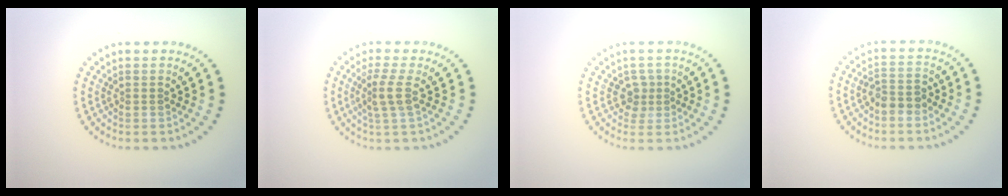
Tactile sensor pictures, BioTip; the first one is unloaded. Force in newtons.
{"total": 2.4, "press": 1.7, "slide": 1.6}
{"total": 1.8, "press": 1.4, "slide": 1.2}
{"total": 2.2, "press": 2.0, "slide": 0.9}